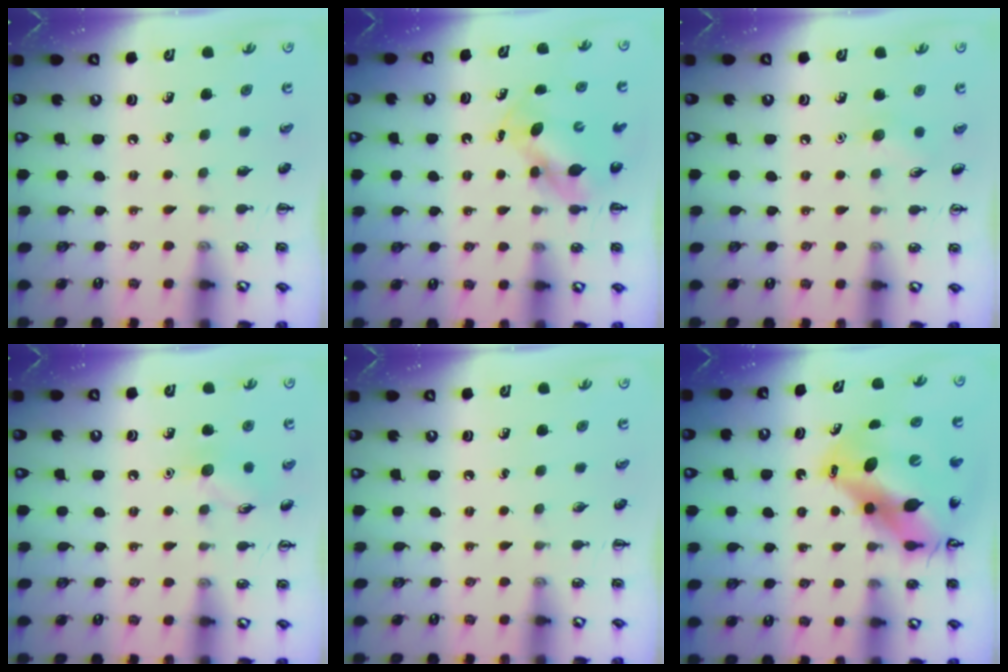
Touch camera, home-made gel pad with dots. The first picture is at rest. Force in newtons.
{"total": 6.0, "press": 5.9, "slide": 1.0}
{"total": 5.4, "press": 5.1, "slide": 1.7}
{"total": 7.0, "press": 6.9, "slide": 1.3}
{"total": 0.0}
{"total": 15.4, "press": 14.7, "slide": 4.6}